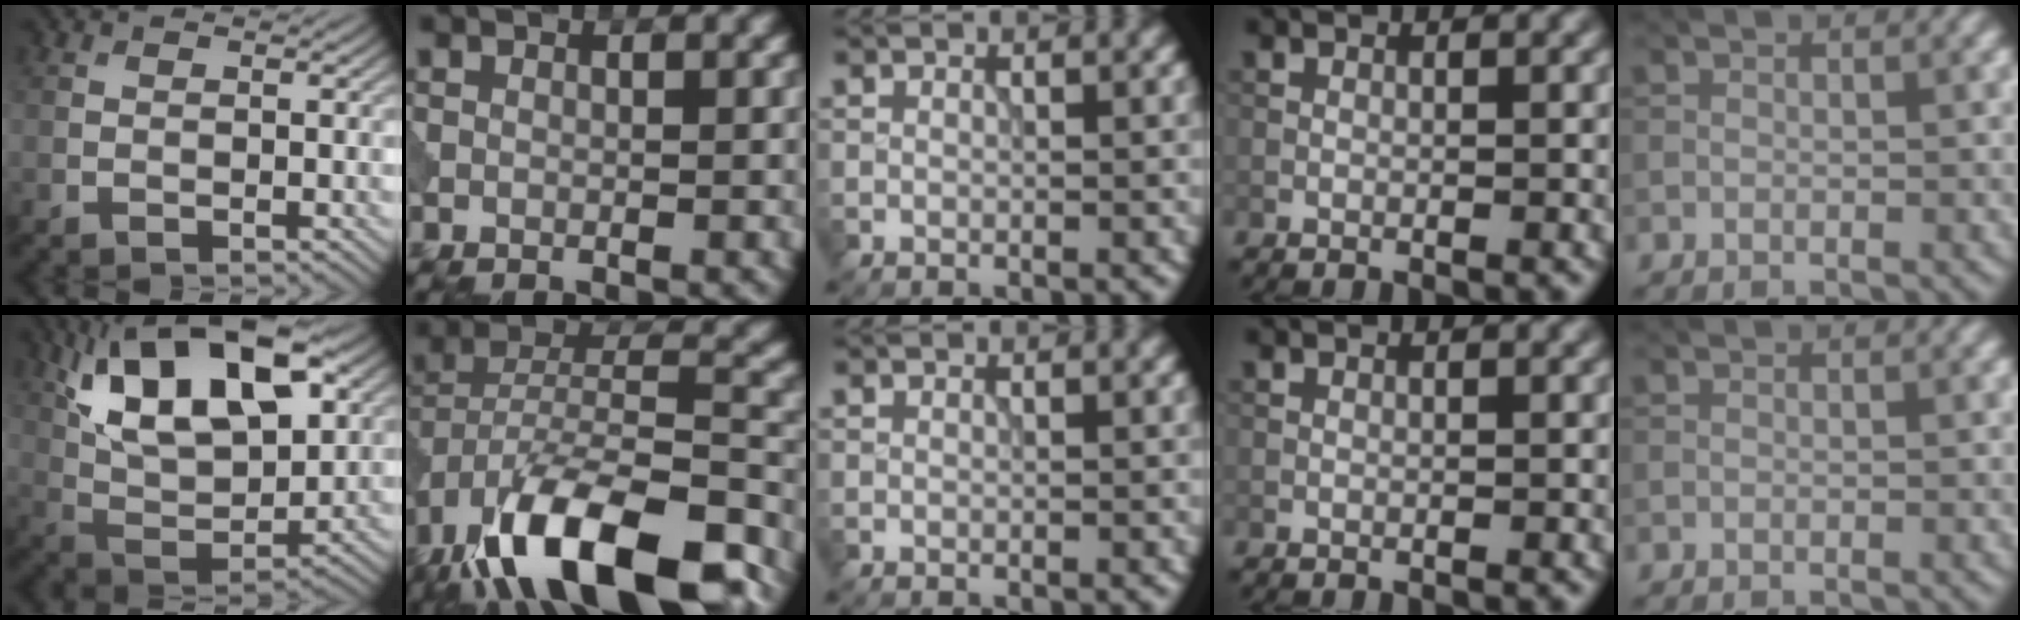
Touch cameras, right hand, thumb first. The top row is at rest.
{"thumb": {"total": 17.9, "force": [8.2, 8.2, 13.6], "torque": [-0.261, 0.016, 0.132]}, "index": {"total": 16.8, "force": [-11.3, 6.1, 10.8], "torque": [-0.205, 0.005, -0.186]}}